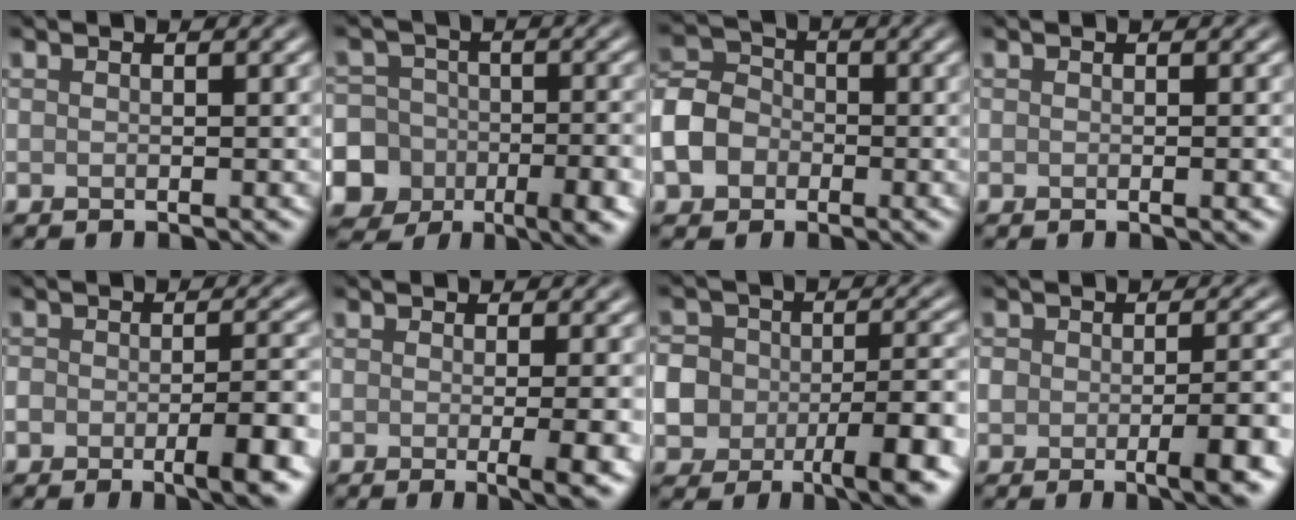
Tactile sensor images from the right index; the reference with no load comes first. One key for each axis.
{"total": 15.5, "fx": -7.1, "fy": 13.0, "fz": 4.7, "tx": -0.098, "ty": -0.039, "tz": -0.134}
{"total": 5.3, "fx": -1.8, "fy": 4.3, "fz": 2.6, "tx": -0.063, "ty": 0.003, "tz": -0.043}
{"total": 0.7, "fx": -0.2, "fy": 0.1, "fz": 0.7, "tx": -0.007, "ty": -0.001, "tz": -0.001}
{"total": 5.4, "fx": -2.6, "fy": 1.8, "fz": 4.3, "tx": -0.065, "ty": -0.002, "tz": -0.039}
{"total": 4.8, "fx": -0.8, "fy": 1.3, "fz": 4.5, "tx": -0.055, "ty": -0.010, "tz": -0.008}
{"total": 8.8, "fx": -3.5, "fy": 5.6, "fz": 5.9, "tx": -0.094, "ty": -0.004, "tz": -0.066}
{"total": 5.3, "fx": -1.8, "fy": 2.2, "fz": 4.5, "tx": -0.067, "ty": -0.008, "tz": -0.025}